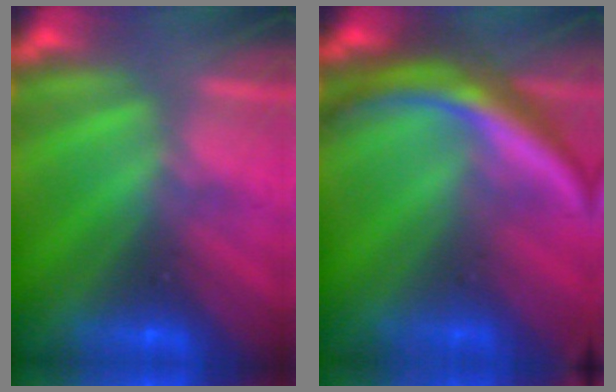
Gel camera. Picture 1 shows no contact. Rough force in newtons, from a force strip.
{"total": 11.8}